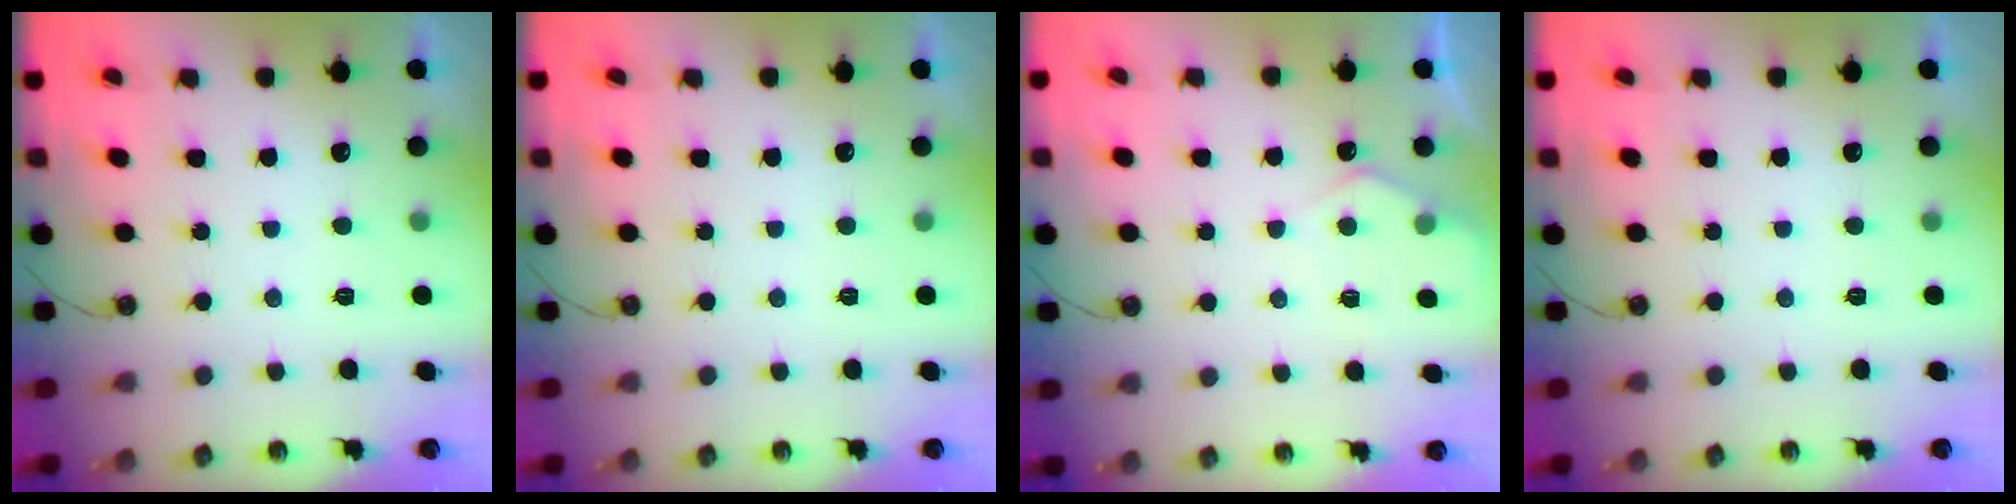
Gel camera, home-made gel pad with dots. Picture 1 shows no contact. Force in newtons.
{"total": 0.0}
{"total": 5.3, "press": 5.2, "slide": 0.7}
{"total": 0.0}